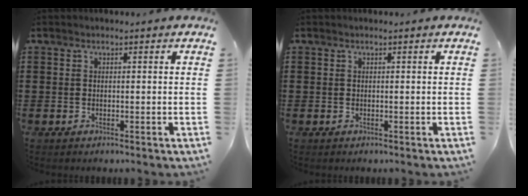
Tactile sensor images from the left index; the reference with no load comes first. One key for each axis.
{"total": 0.0}